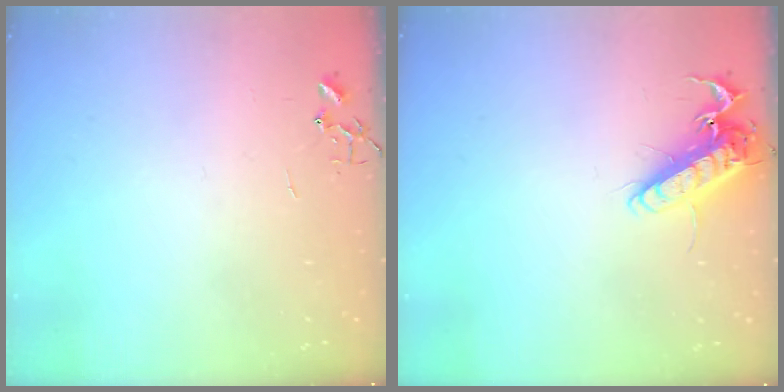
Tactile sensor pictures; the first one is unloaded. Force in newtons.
{"total": 12.8, "press": 12.6, "slide": 2.4}